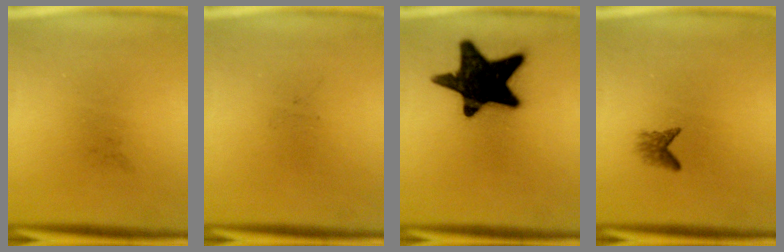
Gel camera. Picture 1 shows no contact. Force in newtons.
{"total": 0.0}
{"total": 19.4}
{"total": 1.6}